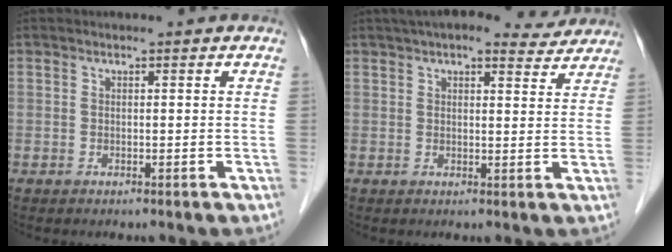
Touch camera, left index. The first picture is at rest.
{"total": 10.8, "force": [9.4, 2.8, 4.5], "torque": [-0.054, 0.021, 0.111]}